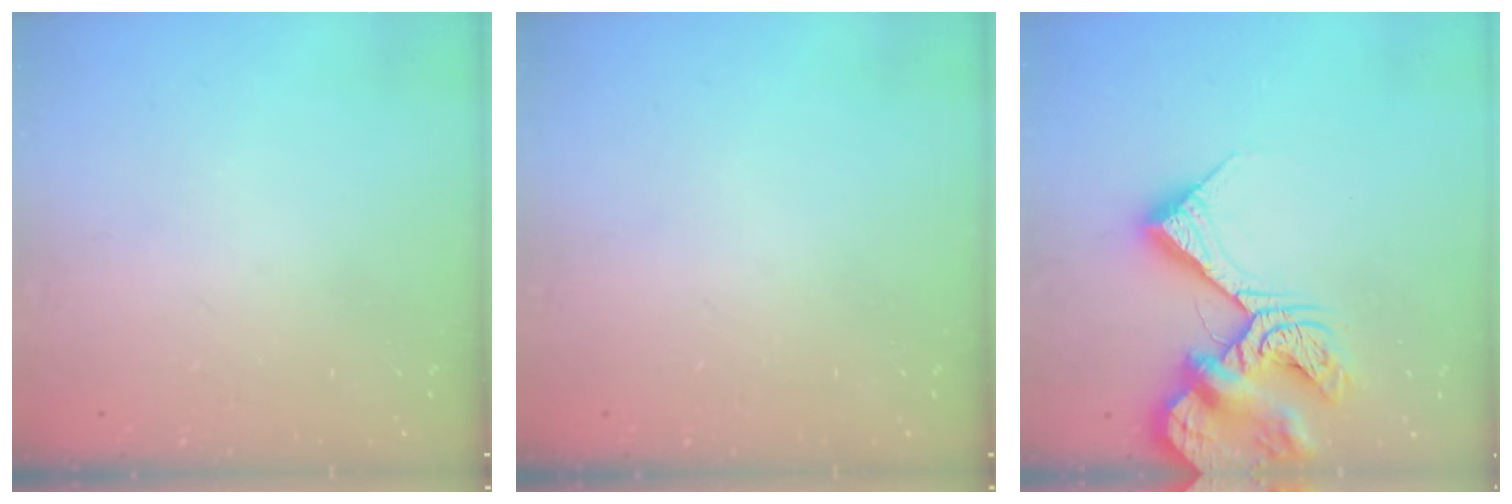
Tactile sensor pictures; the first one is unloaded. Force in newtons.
{"total": 0.0}
{"total": 14.4, "press": 14.3, "slide": 1.6}